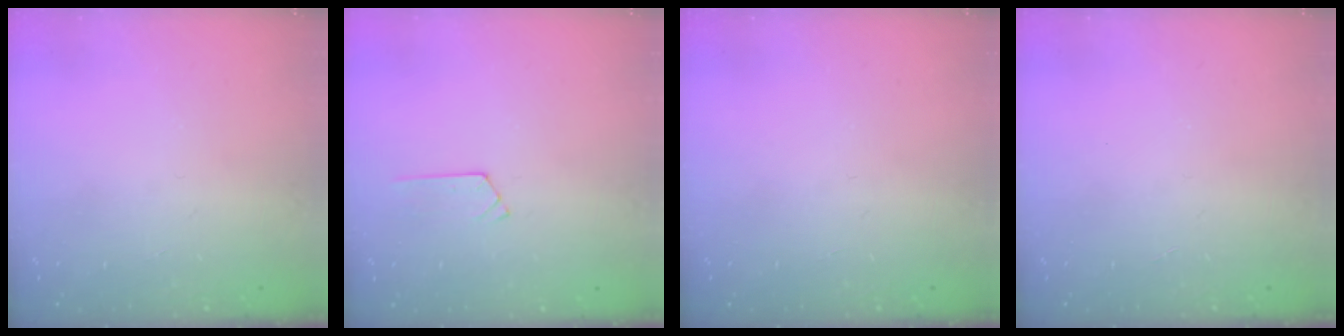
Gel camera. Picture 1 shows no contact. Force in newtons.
{"total": 3.0, "press": 3.0, "slide": 0.4}
{"total": 0.0}
{"total": 0.0}